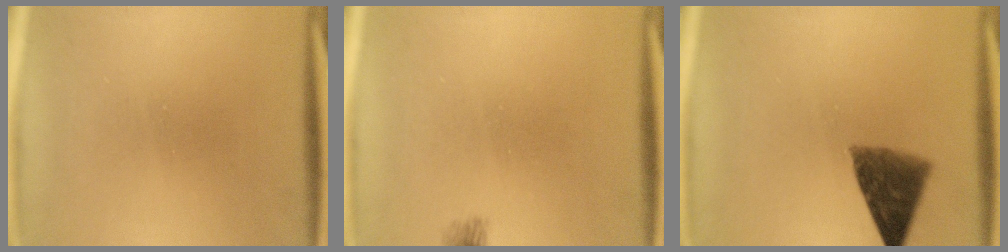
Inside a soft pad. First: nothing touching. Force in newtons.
{"total": 1.6}
{"total": 8.2}